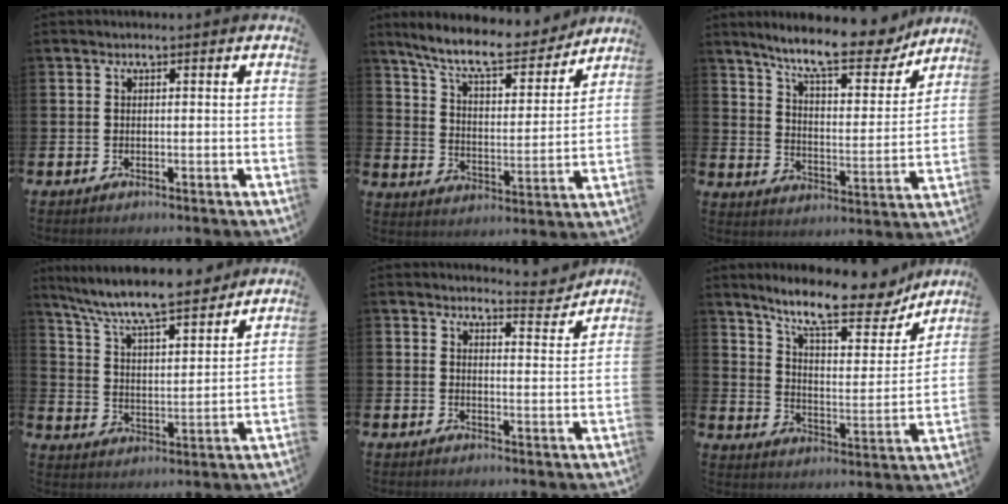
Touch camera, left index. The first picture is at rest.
{"total": 10.1, "force": [9.0, 2.0, 4.1], "torque": [-0.107, -0.058, 0.153]}
{"total": 11.2, "force": [9.8, 2.2, 5.0], "torque": [-0.112, -0.058, 0.167]}
{"total": 9.0, "force": [8.3, 1.2, 3.3], "torque": [-0.096, -0.059, 0.142]}
{"total": 4.2, "force": [4.2, 0.5, 0.4], "torque": [0.003, -0.032, 0.071]}
{"total": 12.8, "force": [10.9, 2.8, 6.1], "torque": [-0.130, -0.064, 0.185]}